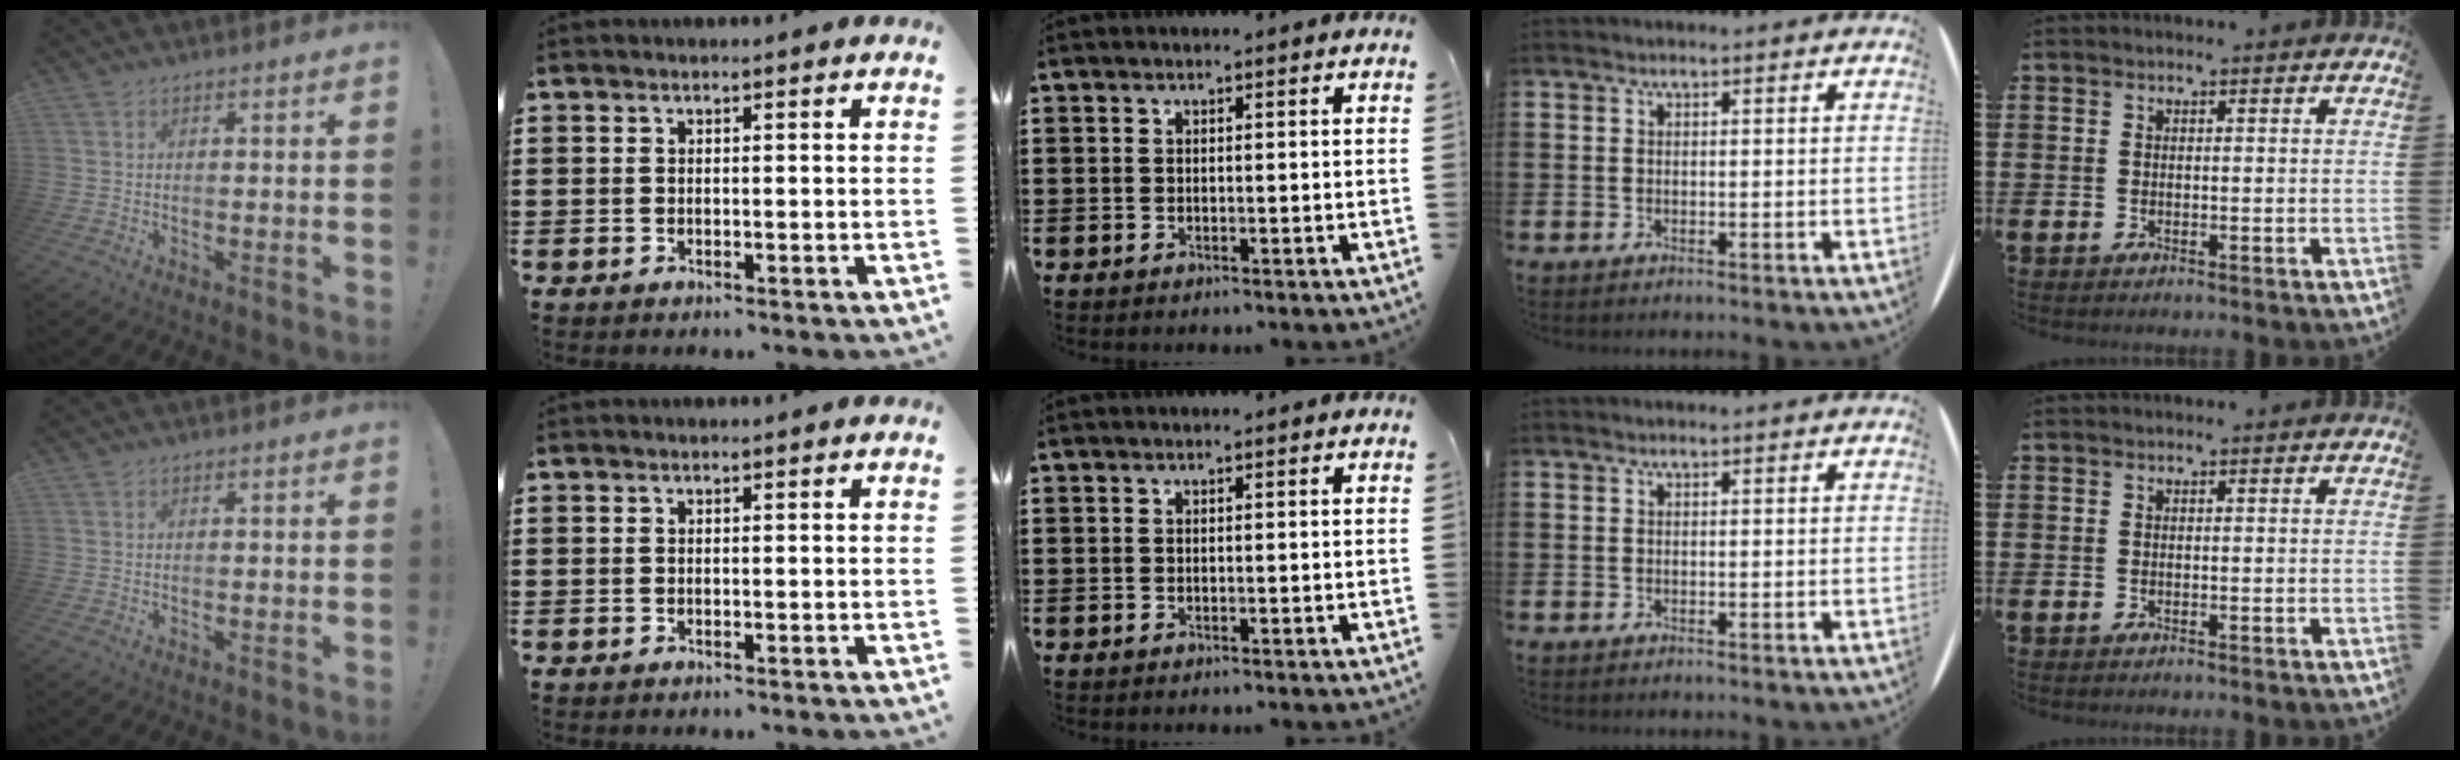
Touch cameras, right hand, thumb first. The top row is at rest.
{}